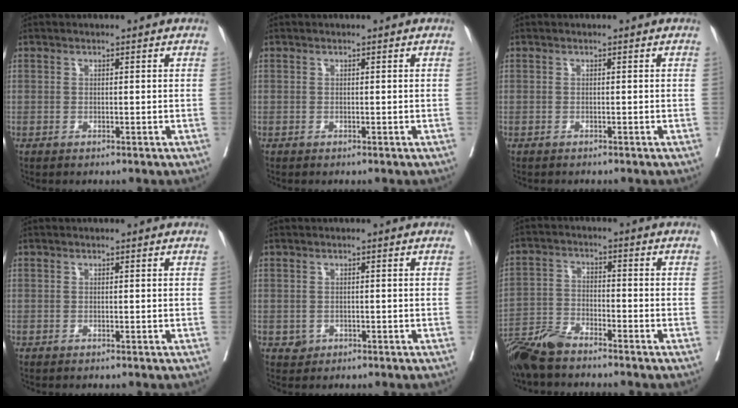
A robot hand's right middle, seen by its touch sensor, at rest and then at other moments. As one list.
[{"total": 0.0}, {"total": 0.7, "force": [-0.7, 0.1, 0.2], "torque": [-0.010, -0.003, -0.012]}, {"total": 0.0}, {"total": 1.3, "force": [-0.4, 1.1, 0.3], "torque": [0.000, 0.004, -0.003]}, {"total": 6.8, "force": [-6.1, 1.1, 2.8], "torque": [-0.057, -0.018, -0.119]}]